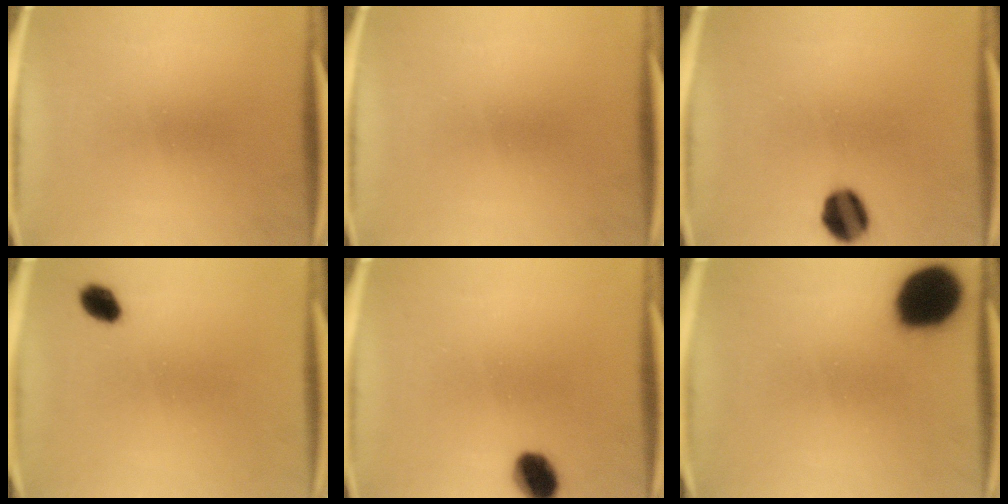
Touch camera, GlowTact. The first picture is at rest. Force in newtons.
{"total": 0.0}
{"total": 8.1}
{"total": 3.6}
{"total": 6.4}
{"total": 17.1}